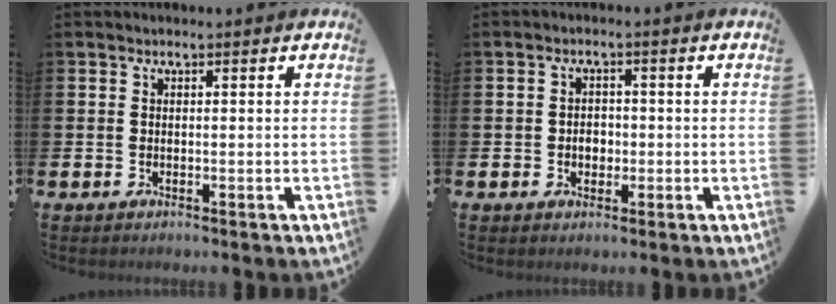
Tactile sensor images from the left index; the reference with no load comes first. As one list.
[{"total": 2.2, "force": [-0.4, 1.8, 1.2], "torque": [-0.008, 0.001, -0.014]}]